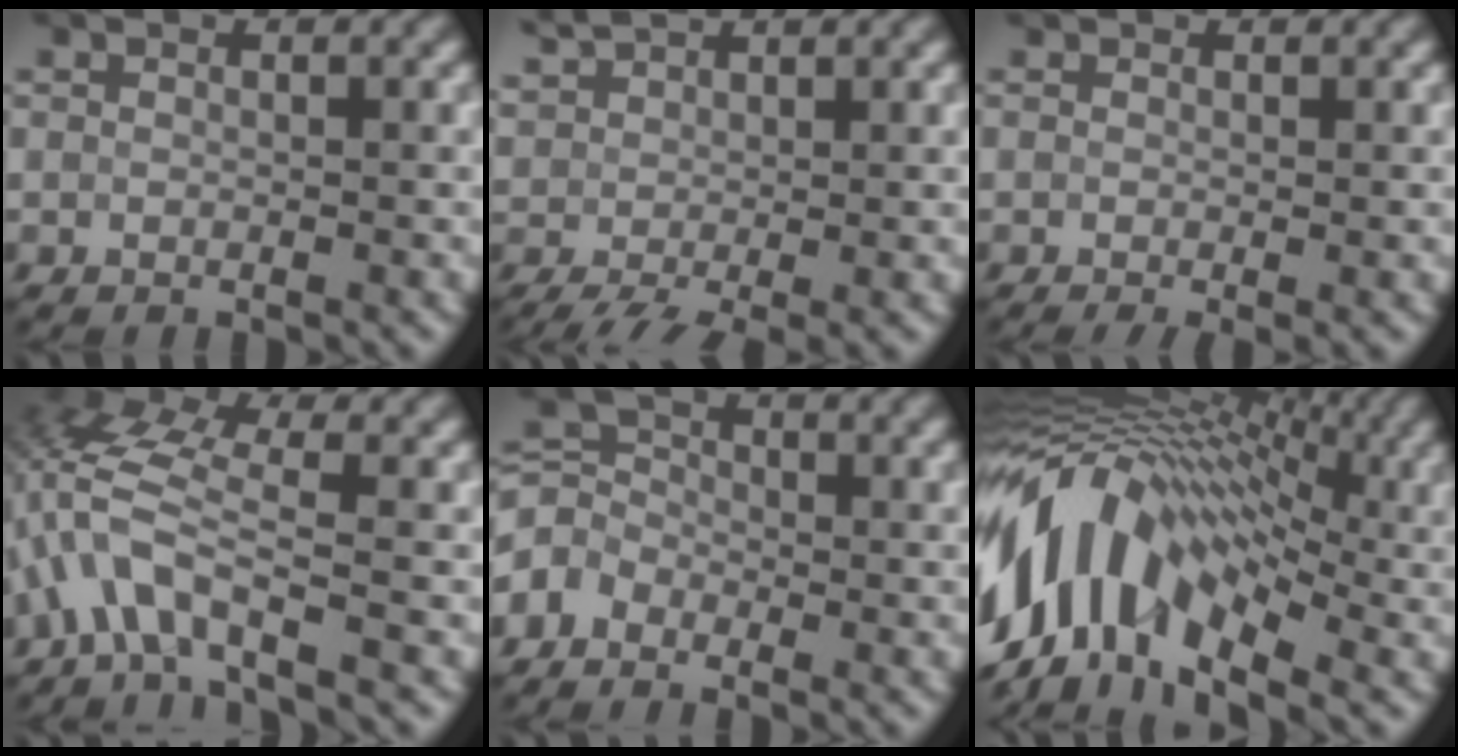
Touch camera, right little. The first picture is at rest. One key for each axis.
{"total": 3.7, "fx": 0.2, "fy": 2.1, "fz": 3.0, "tx": -0.085, "ty": 0.006, "tz": 0.007}
{"total": 1.3, "fx": -0.3, "fy": 0.6, "fz": 1.1, "tx": -0.019, "ty": -0.006, "tz": -0.005}
{"total": 5.8, "fx": -2.3, "fy": 1.7, "fz": 5.1, "tx": -0.125, "ty": 0.018, "tz": -0.057}
{"total": 2.8, "fx": -2.0, "fy": 1.7, "fz": 1.0, "tx": -0.031, "ty": 0.011, "tz": -0.052}
{"total": 14.2, "fx": -2.8, "fy": 8.6, "fz": 10.9, "tx": -0.218, "ty": 0.032, "tz": -0.068}